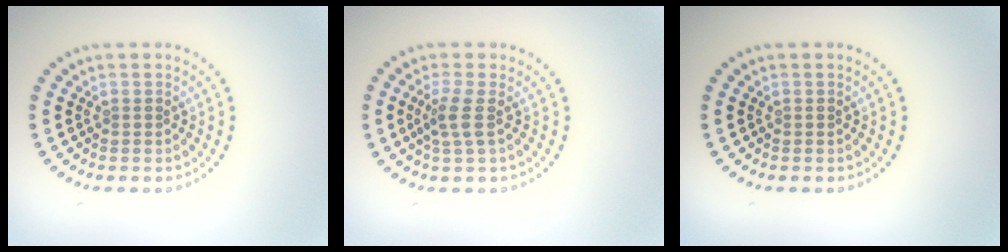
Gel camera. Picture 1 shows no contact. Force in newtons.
{"total": 2.0, "press": 1.6, "slide": 1.3}
{"total": 0.0}